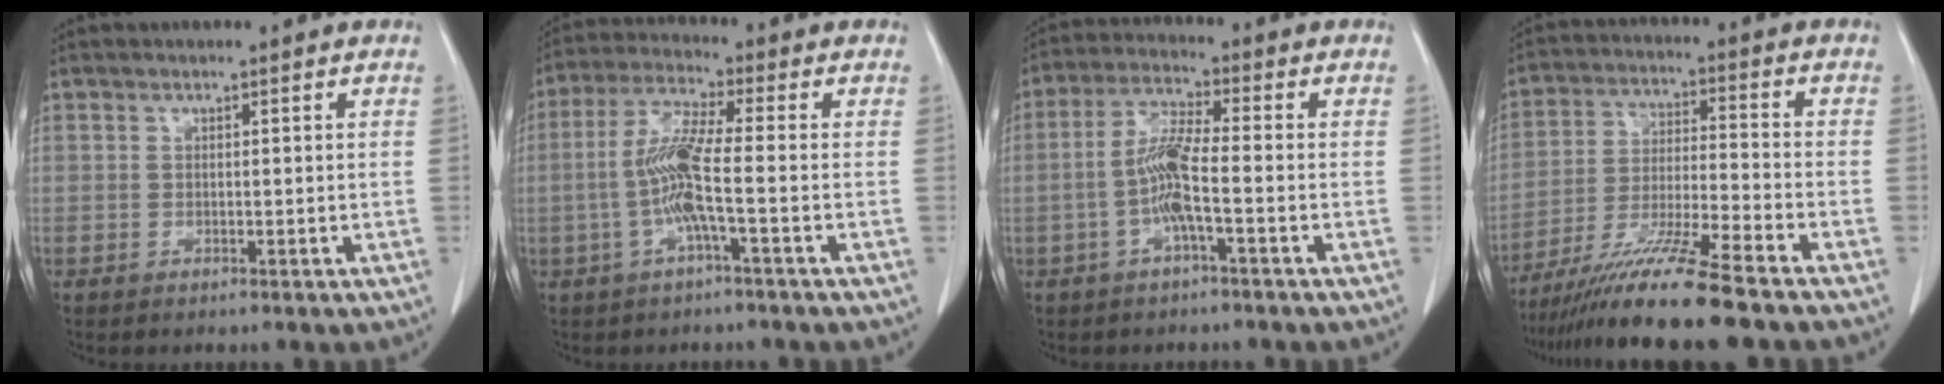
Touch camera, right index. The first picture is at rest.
{"total": 7.8, "force": [-1.5, 0.1, 7.6], "torque": [-0.166, 0.006, -0.036]}
{"total": 6.6, "force": [-1.7, 0.4, 6.4], "torque": [-0.136, 0.007, -0.039]}
{"total": 13.8, "force": [-10.9, -1.3, 8.3], "torque": [-0.148, -0.028, -0.189]}